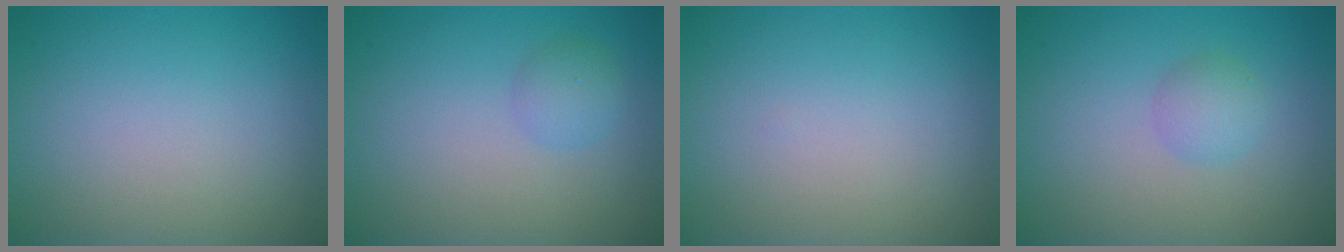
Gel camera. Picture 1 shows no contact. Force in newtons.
{"total": 1.6, "press": 1.6, "slide": 0.1}
{"total": 0.0}
{"total": 1.7, "press": 1.7, "slide": 0.0}